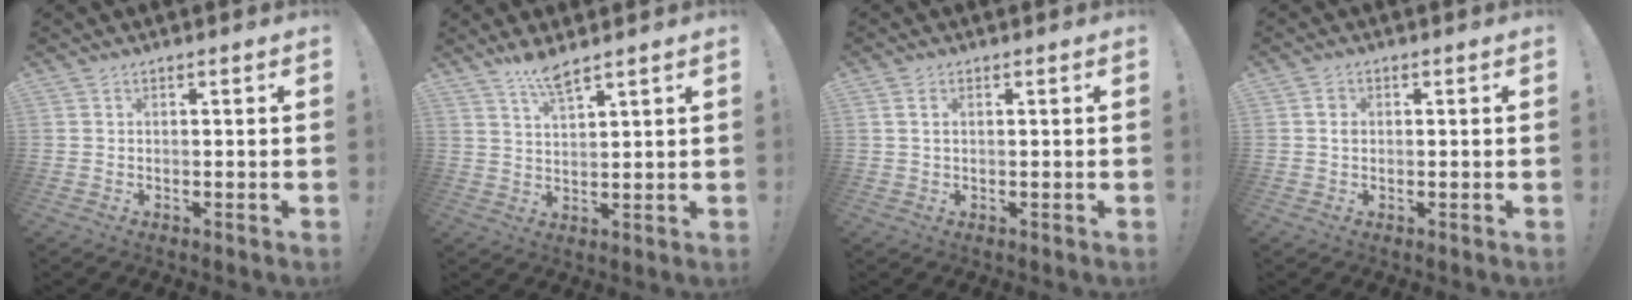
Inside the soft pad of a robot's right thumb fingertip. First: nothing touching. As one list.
[{"total": 6.1, "force": [5.1, 0.7, 3.2], "torque": [-0.059, -0.026, 0.090]}, {"total": 2.1, "force": [0.9, 1.2, 1.5], "torque": [-0.024, 0.002, 0.015]}, {"total": 1.7, "force": [0.2, 1.5, 0.8], "torque": [-0.010, 0.002, 0.002]}]